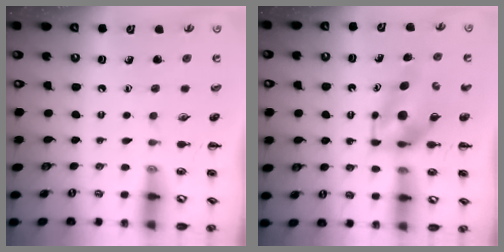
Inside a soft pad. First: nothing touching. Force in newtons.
{"total": 5.5, "press": 5.4, "slide": 1.1}